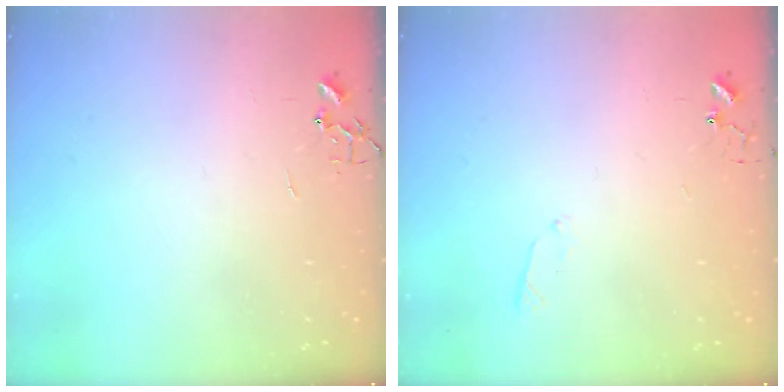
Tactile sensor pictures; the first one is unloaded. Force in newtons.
{"total": 4.1, "press": 4.0, "slide": 0.8}